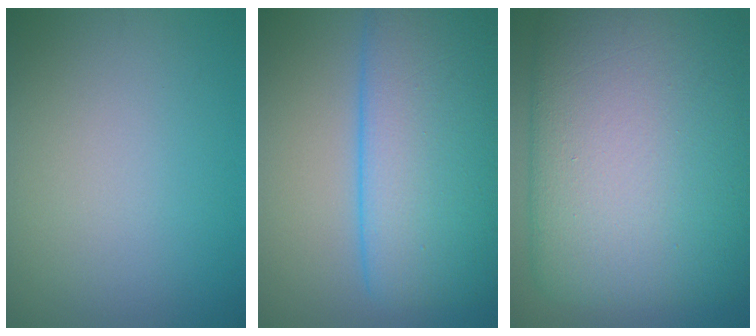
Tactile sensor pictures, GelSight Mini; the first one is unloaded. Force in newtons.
{"total": 12.0, "press": 12.0, "slide": 0.5}
{"total": 20.2, "press": 20.2, "slide": 0.3}